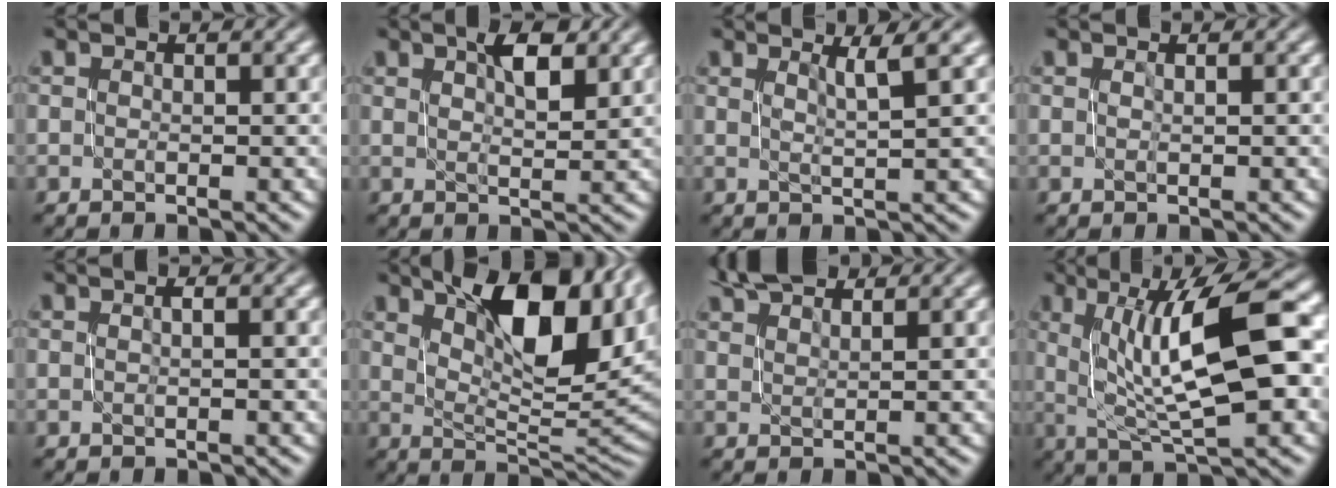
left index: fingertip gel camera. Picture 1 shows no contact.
{"total": 3.2, "force": [1.7, 0.9, 2.6], "torque": [-0.039, -0.001, 0.027]}
{"total": 2.2, "force": [1.2, 0.2, 1.9], "torque": [-0.025, 0.000, 0.021]}
{"total": 0.0}
{"total": 0.6, "force": [0.1, 0.2, 0.6], "torque": [-0.007, 0.002, -0.002]}
{"total": 13.1, "force": [5.6, 5.3, 10.6], "torque": [-0.155, 0.012, 0.096]}
{"total": 3.7, "force": [3.4, 0.5, 1.2], "torque": [-0.017, 0.009, 0.058]}
{"total": 10.5, "force": [1.5, 2.8, 10.0], "torque": [-0.147, 0.012, 0.029]}